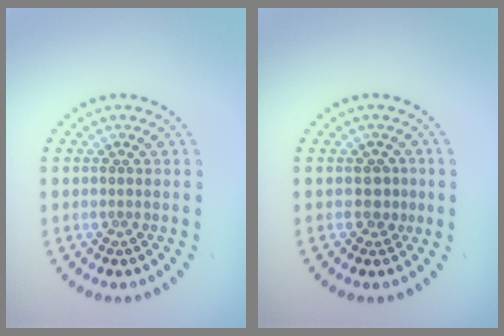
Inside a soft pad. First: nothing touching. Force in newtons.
{"total": 1.5, "press": 1.3, "slide": 0.8}